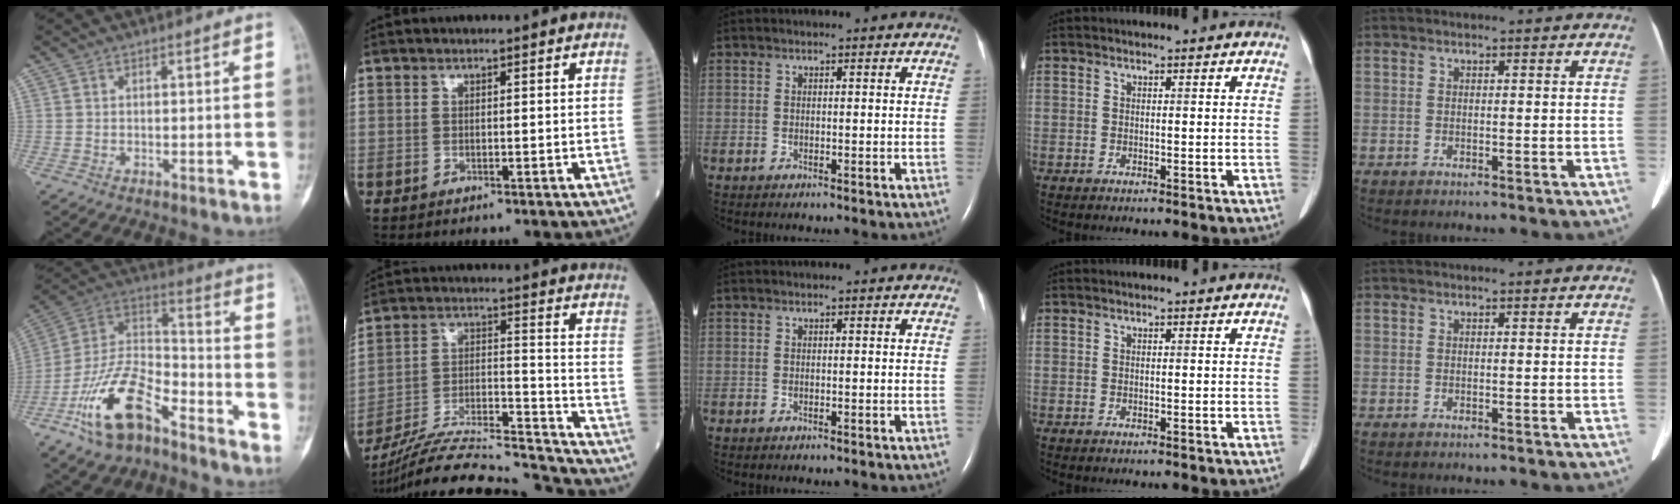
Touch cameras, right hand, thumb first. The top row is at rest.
{"thumb": {"total": 18.0, "force": [-10.6, 8.2, 12.0], "torque": [-0.218, 0.078, -0.201]}, "index": {"total": 24.5, "force": [-23.2, 0.2, 7.8], "torque": [-0.130, -0.004, -0.361]}}